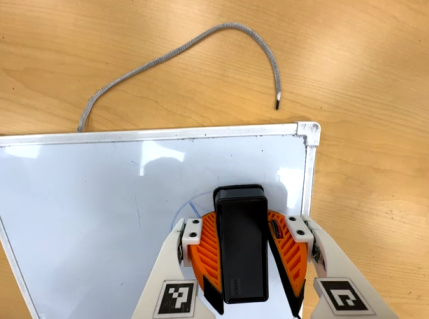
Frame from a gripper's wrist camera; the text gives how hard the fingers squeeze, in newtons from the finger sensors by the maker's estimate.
{"total": 14.5, "left": 17.0, "right": 11.9}